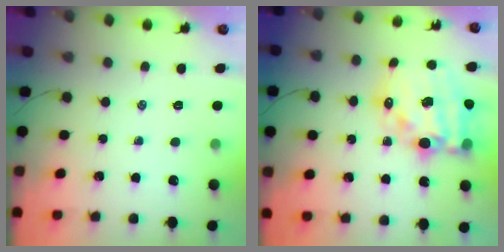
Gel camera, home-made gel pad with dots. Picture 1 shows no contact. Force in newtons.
{"total": 20.7, "press": 20.1, "slide": 4.8}